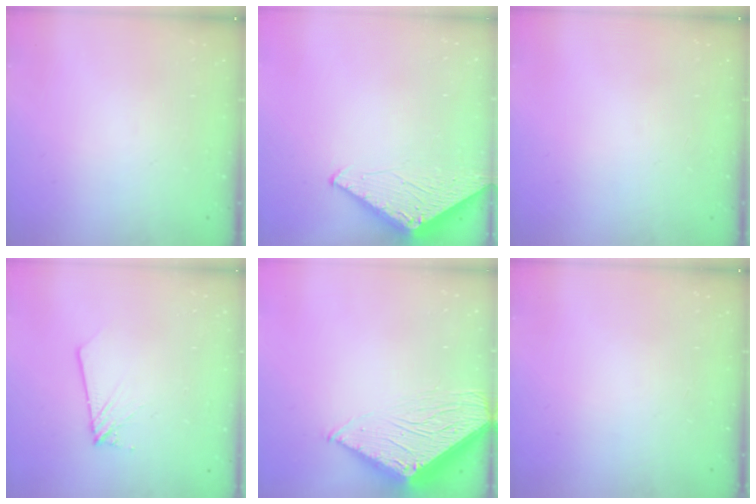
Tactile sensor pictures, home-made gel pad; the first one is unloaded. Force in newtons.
{"total": 2.9, "press": 2.9, "slide": 0.2}
{"total": 0.0}
{"total": 2.1, "press": 2.1, "slide": 0.2}
{"total": 12.5, "press": 12.5, "slide": 1.0}
{"total": 0.0}